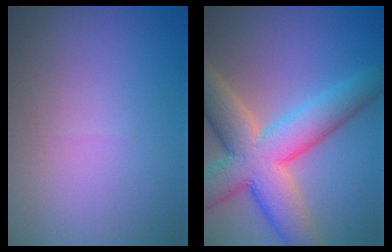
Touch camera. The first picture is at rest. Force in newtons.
{"total": 10.5, "press": 10.5, "slide": 0.5}